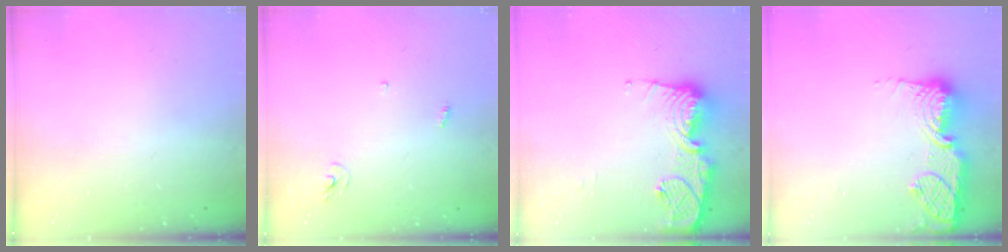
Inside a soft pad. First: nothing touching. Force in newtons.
{"total": 2.9, "press": 2.9, "slide": 0.2}
{"total": 14.0, "press": 13.9, "slide": 1.5}
{"total": 15.4, "press": 15.4, "slide": 1.2}